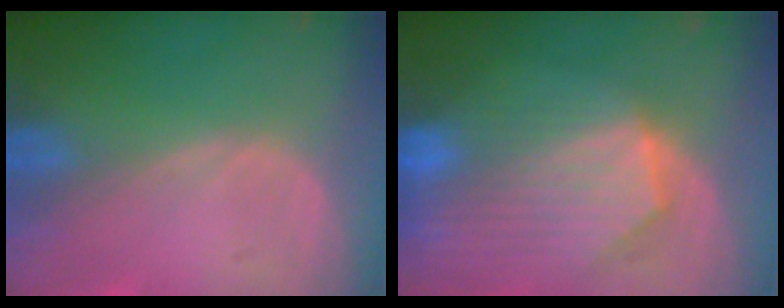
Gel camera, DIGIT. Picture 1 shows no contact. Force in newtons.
{"total": 10.4, "press": 9.1, "slide": 4.9}